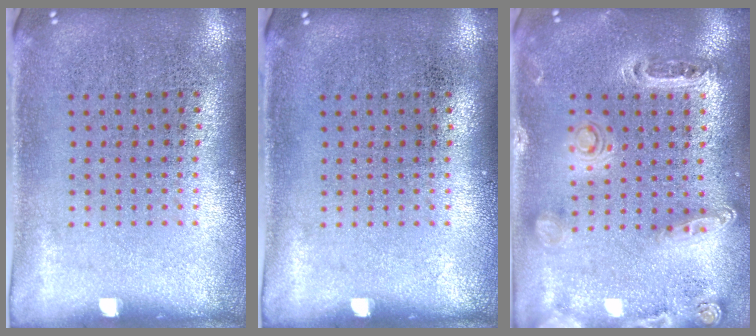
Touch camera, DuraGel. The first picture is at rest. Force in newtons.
{"total": 0.0}
{"total": 1.4, "press": 1.3, "slide": 0.3}